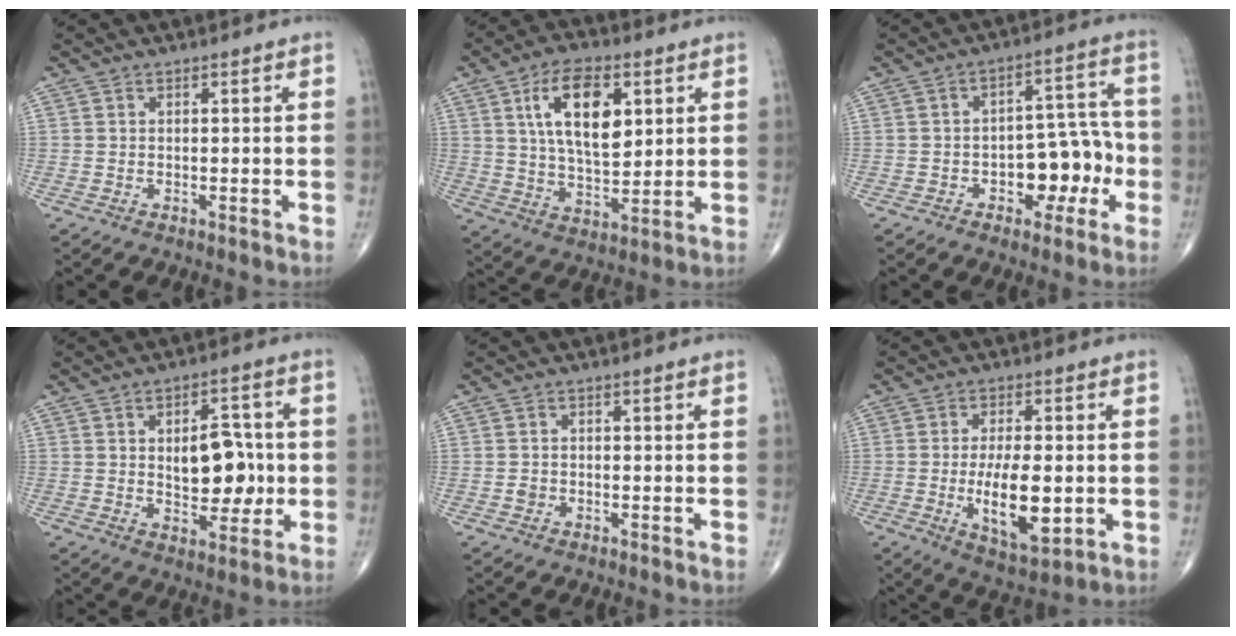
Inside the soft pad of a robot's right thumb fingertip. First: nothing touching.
{"total": 14.4, "force": [4.7, 7.3, 11.5], "torque": [-0.181, -0.017, 0.087]}
{"total": 10.3, "force": [-3.1, 6.1, 7.7], "torque": [-0.065, 0.048, -0.041]}
{"total": 10.7, "force": [0.3, 6.2, 8.7], "torque": [-0.088, 0.003, 0.012]}
{"total": 1.0, "force": [-0.3, 0.9, 0.4], "torque": [-0.002, 0.003, -0.004]}
{"total": 11.8, "force": [-1.7, 4.9, 10.6], "torque": [-0.167, -0.015, -0.019]}